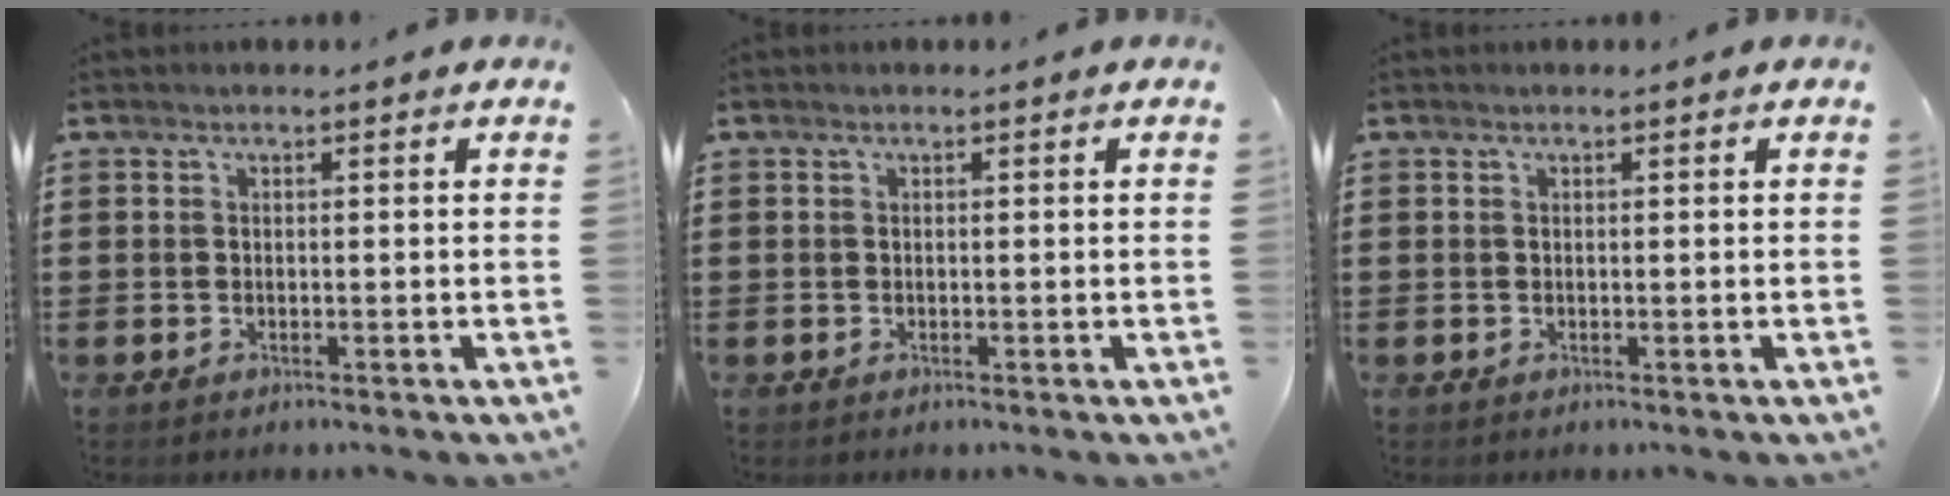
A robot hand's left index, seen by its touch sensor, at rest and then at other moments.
{"total": 0.0}
{"total": 0.0}